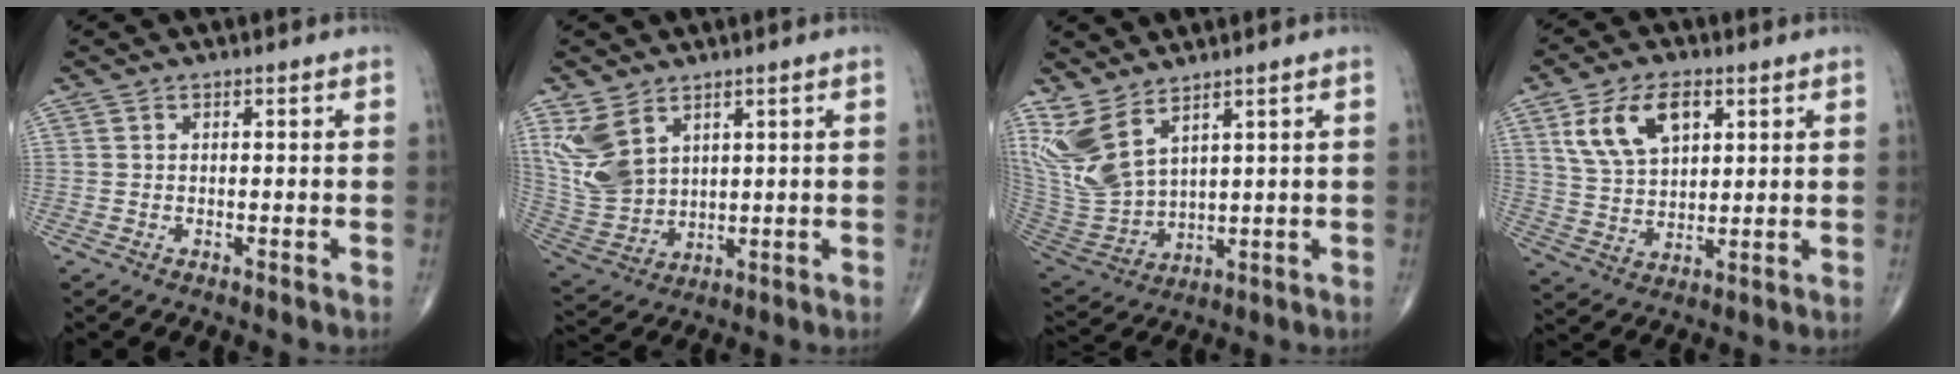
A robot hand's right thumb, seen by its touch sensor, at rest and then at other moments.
{"total": 10.6, "force": [5.2, 6.8, 6.3], "torque": [-0.126, -0.019, 0.125]}
{"total": 11.4, "force": [7.1, 4.9, 7.5], "torque": [-0.165, -0.039, 0.173]}
{"total": 11.4, "force": [4.8, 6.6, 8.0], "torque": [-0.132, -0.012, 0.096]}